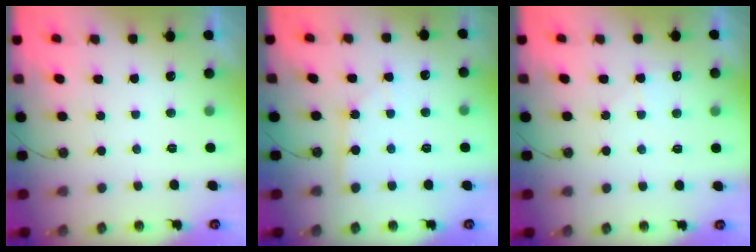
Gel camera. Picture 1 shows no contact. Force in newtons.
{"total": 3.2, "press": 3.2, "slide": 0.5}
{"total": 6.6, "press": 6.6, "slide": 0.8}